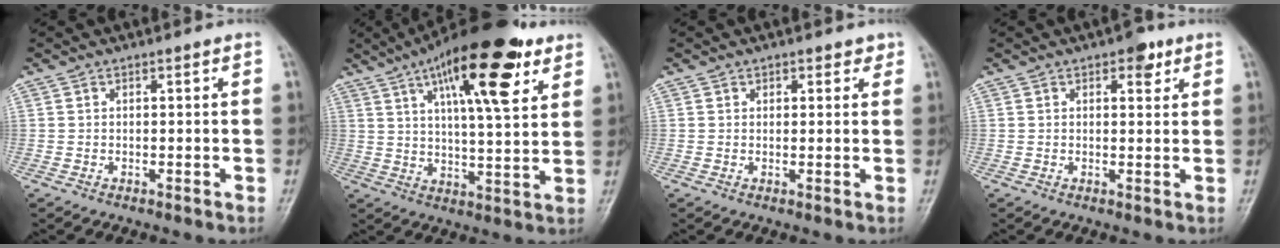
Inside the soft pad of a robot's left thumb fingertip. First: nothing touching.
{"total": 20.0, "force": [10.1, 6.1, 16.2], "torque": [-0.230, -0.025, 0.155]}
{"total": 2.0, "force": [1.3, 1.5, 0.5], "torque": [0.017, -0.004, 0.011]}
{"total": 3.5, "force": [1.9, 1.8, 2.3], "torque": [-0.015, -0.005, 0.022]}